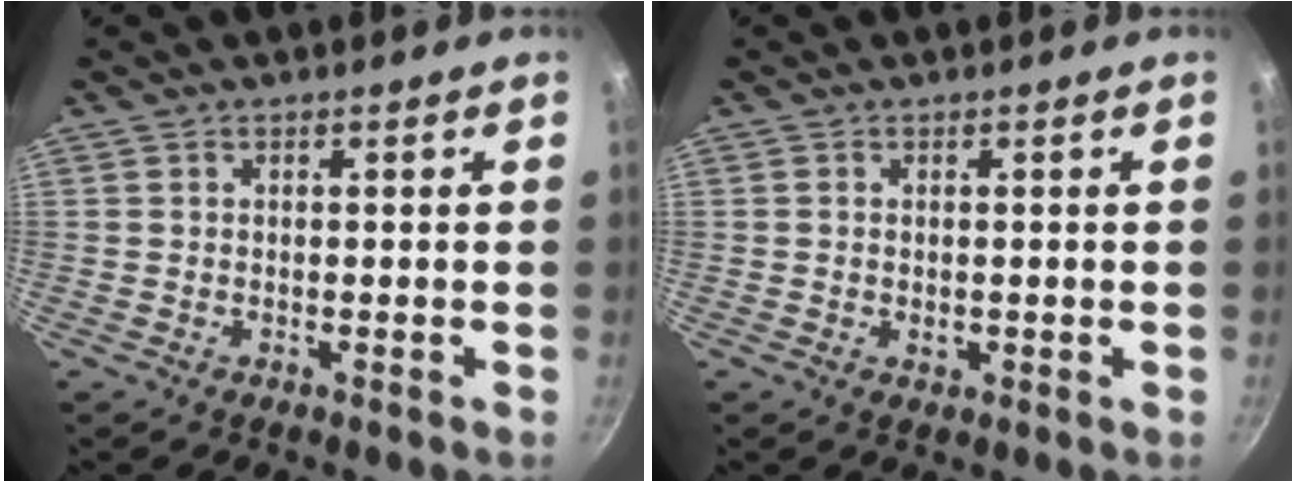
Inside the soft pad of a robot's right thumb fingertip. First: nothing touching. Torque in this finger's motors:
{"motor_torque": [-0.54, 0.45, -0.30, -0.10, -0.02]}